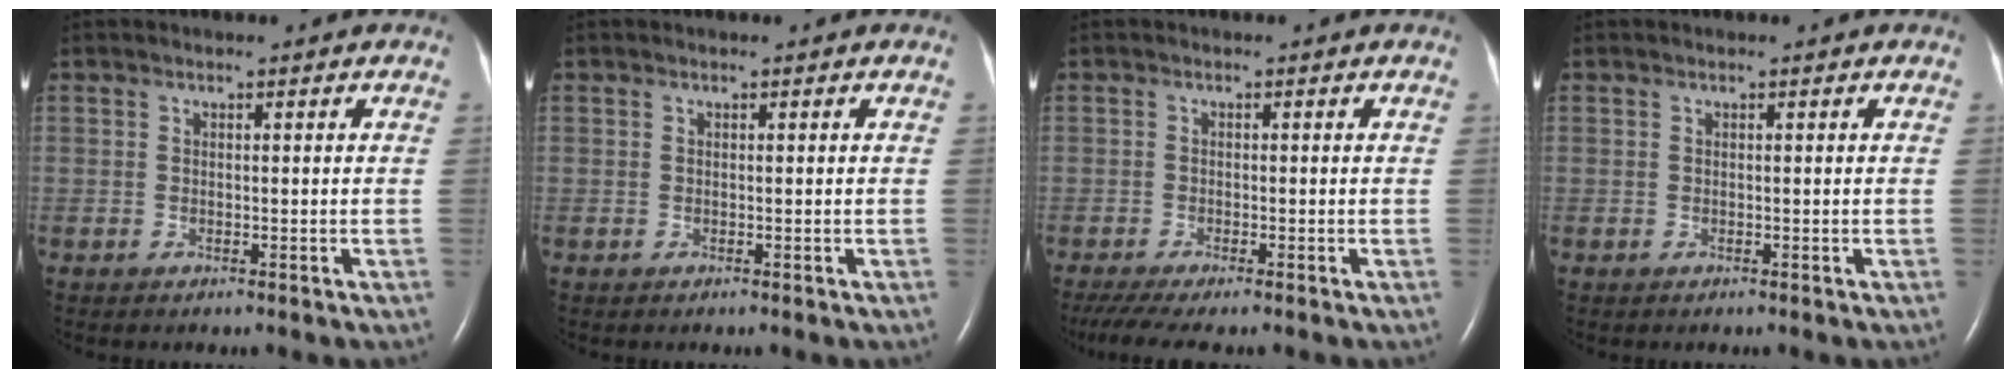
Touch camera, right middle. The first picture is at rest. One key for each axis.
{"total": 0.0}
{"total": 5.3, "fx": -4.1, "fy": 0.4, "fz": 3.3, "tx": -0.059, "ty": -0.015, "tz": -0.072}
{"total": 0.0}